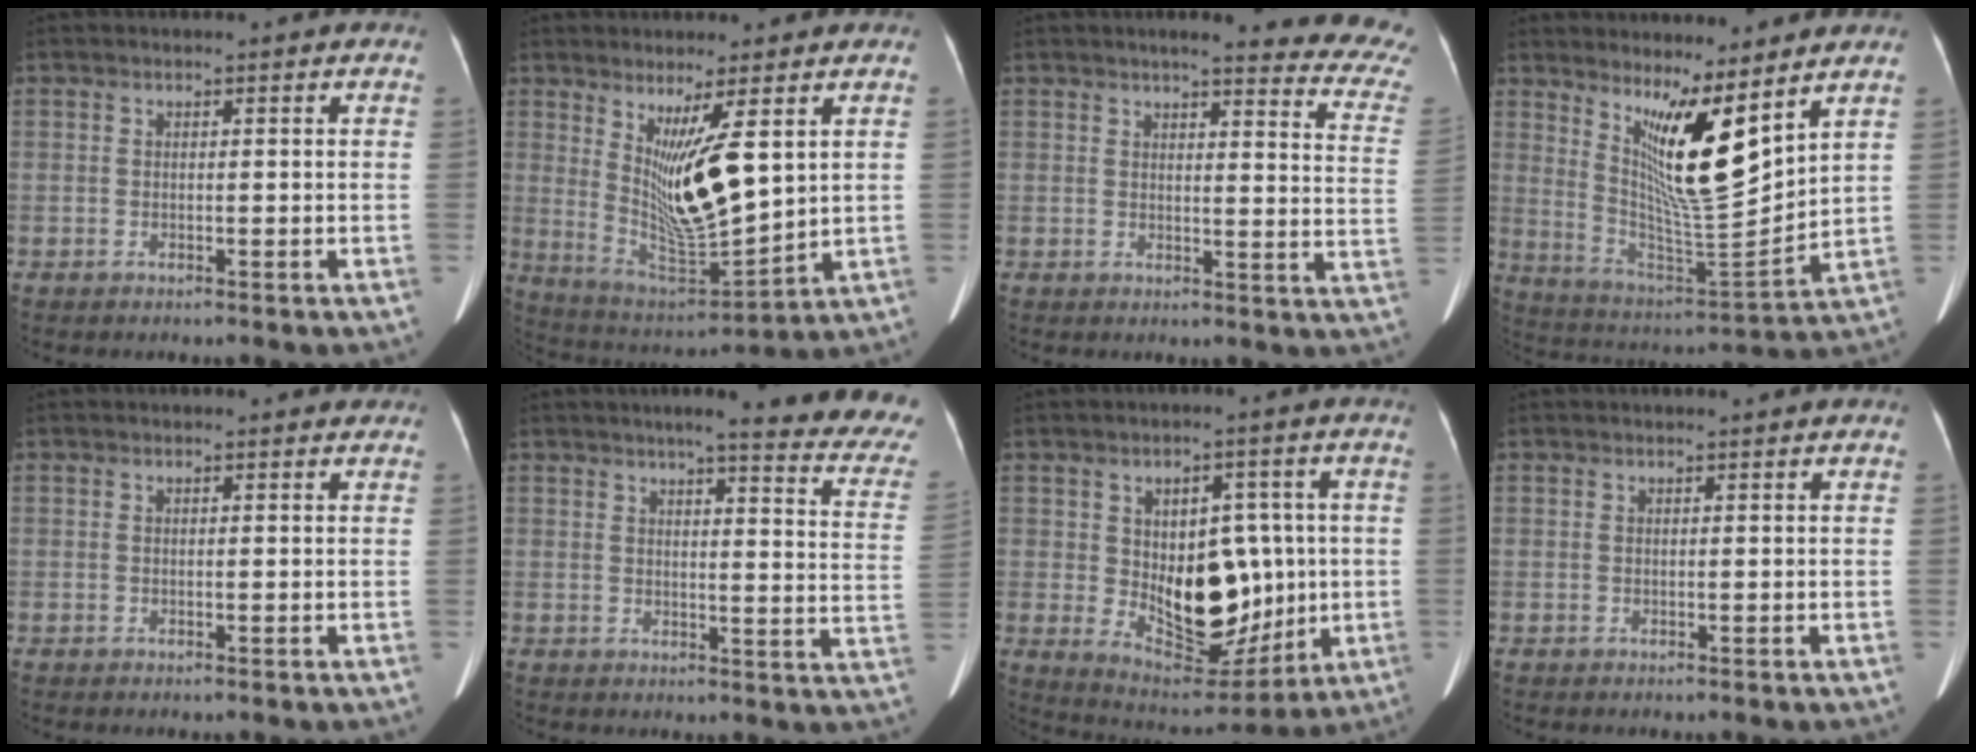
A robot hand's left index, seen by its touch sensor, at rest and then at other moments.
{"total": 11.4, "force": [3.4, 1.5, 10.8], "torque": [-0.203, -0.029, 0.075]}
{"total": 16.3, "force": [14.8, 1.0, 6.8], "torque": [-0.066, -0.069, 0.144]}
{"total": 11.5, "force": [6.7, 1.1, 9.3], "torque": [-0.176, -0.023, 0.134]}
{"total": 0.9, "force": [0.8, 0.4, 0.1], "torque": [-0.006, -0.004, -0.001]}
{"total": 18.9, "force": [16.2, 0.8, 9.7], "torque": [-0.105, -0.061, 0.173]}
{"total": 13.5, "force": [-0.1, 7.9, 11.0], "torque": [-0.165, 0.012, 0.022]}
{"total": 1.0, "force": [0.9, -0.2, 0.3], "torque": [-0.007, 0.008, 0.017]}